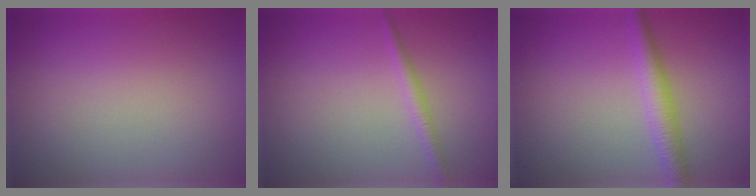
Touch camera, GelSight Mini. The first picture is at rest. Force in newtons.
{"total": 1.3, "press": 1.3, "slide": 0.1}
{"total": 3.0, "press": 3.0, "slide": 0.1}